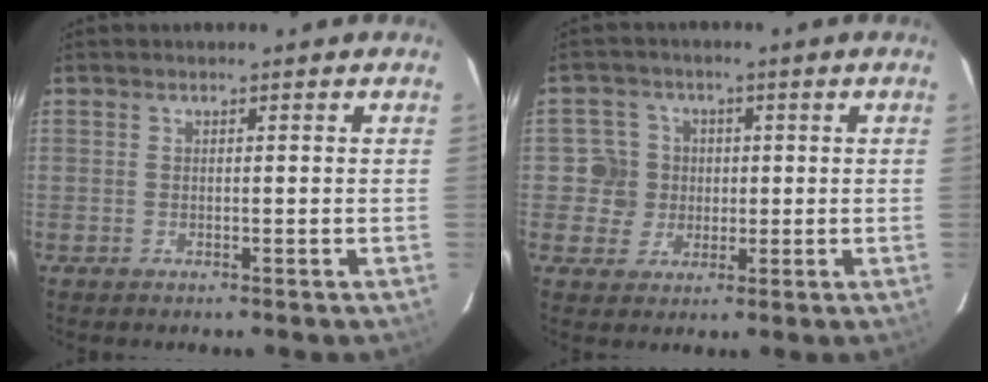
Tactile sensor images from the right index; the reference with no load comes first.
{"total": 5.7, "force": [0.1, 5.7, 0.5], "torque": [-0.007, 0.010, -0.002]}